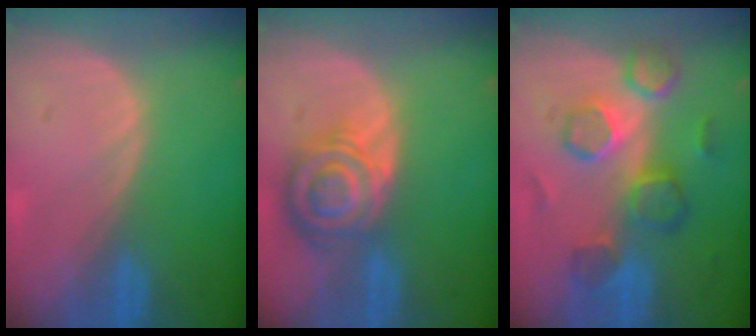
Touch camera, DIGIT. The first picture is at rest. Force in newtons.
{"total": 8.2, "press": 7.1, "slide": 4.1}
{"total": 8.7, "press": 8.4, "slide": 2.3}